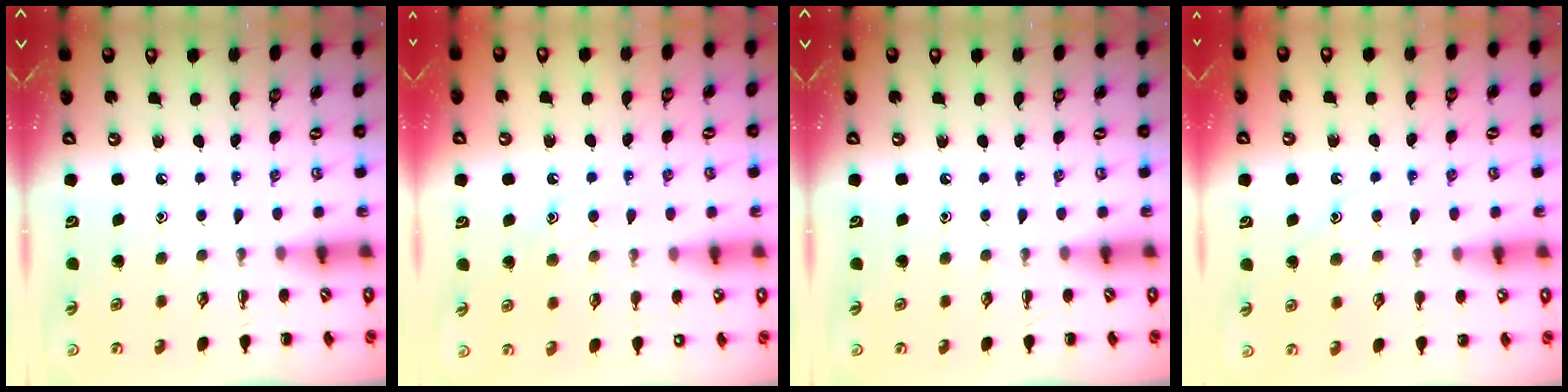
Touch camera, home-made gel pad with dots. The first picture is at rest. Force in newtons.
{"total": 8.6, "press": 8.5, "slide": 1.3}
{"total": 0.0}
{"total": 10.6, "press": 10.5, "slide": 1.2}